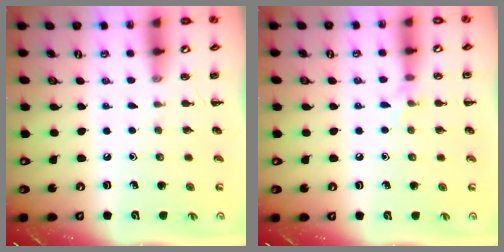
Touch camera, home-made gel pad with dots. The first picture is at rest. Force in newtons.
{"total": 5.7, "press": 5.4, "slide": 1.5}